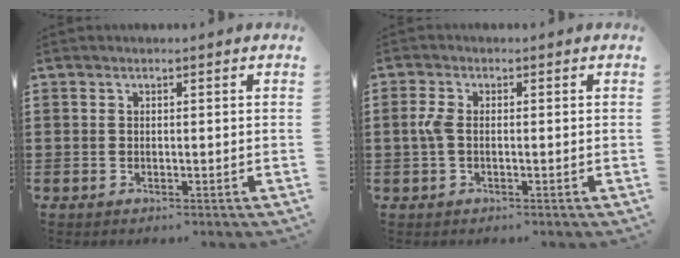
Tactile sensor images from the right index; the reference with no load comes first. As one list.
[{"total": 2.8, "force": [-0.3, 1.4, 2.5], "torque": [-0.071, -0.004, -0.013]}]